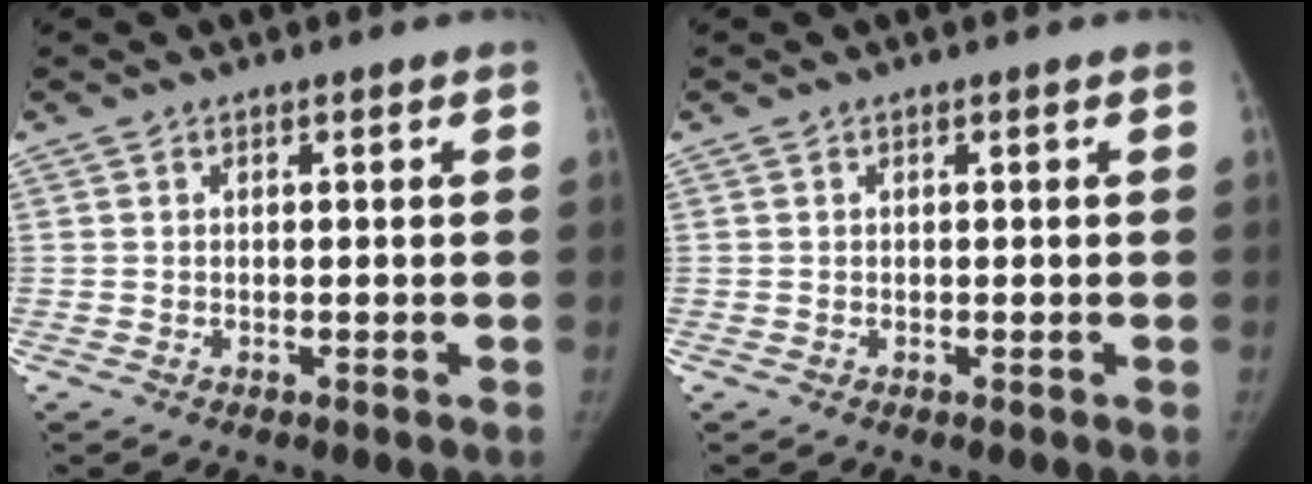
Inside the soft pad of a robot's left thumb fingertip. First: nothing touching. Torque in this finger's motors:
{"motor_torque": [0.16, -0.01, 0.18, -0.02, 0.04]}